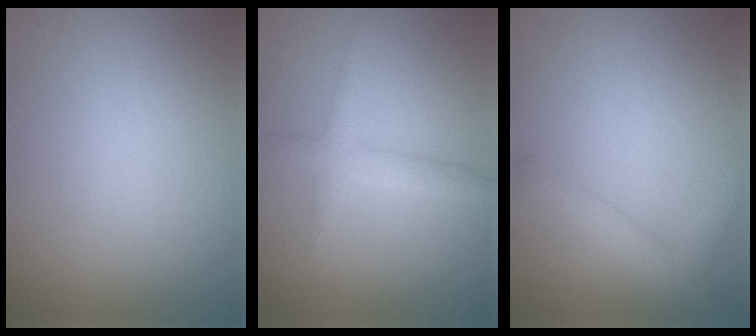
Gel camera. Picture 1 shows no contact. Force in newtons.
{"total": 2.2, "press": 2.2, "slide": 0.1}
{"total": 2.6, "press": 2.6, "slide": 0.2}